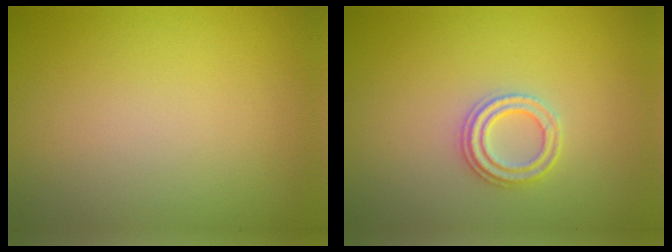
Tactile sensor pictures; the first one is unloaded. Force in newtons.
{"total": 2.3, "press": 2.3, "slide": 0.4}